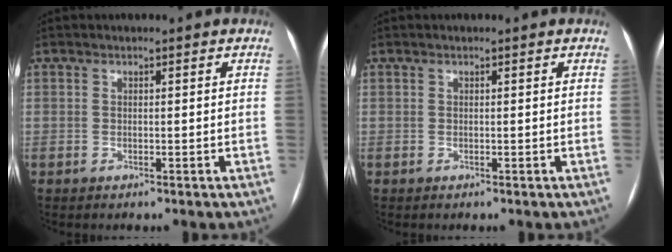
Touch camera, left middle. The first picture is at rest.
{"total": 0.0}